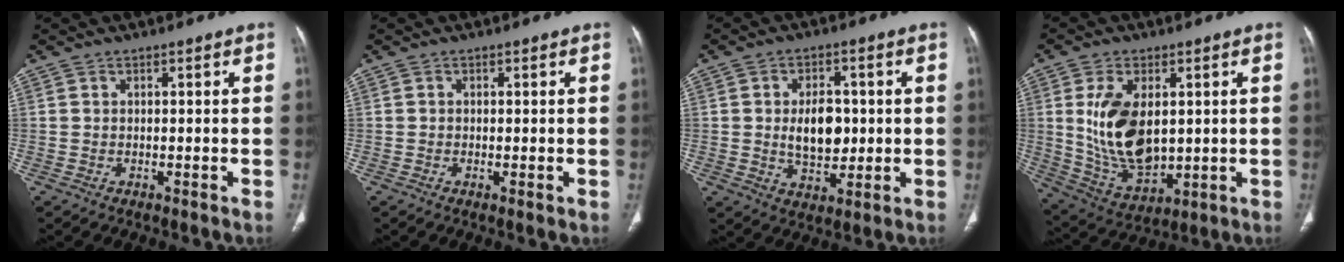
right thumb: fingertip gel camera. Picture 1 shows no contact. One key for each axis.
{"total": 0.7, "fx": -0.2, "fy": 0.2, "fz": 0.7, "tx": -0.017, "ty": -0.004, "tz": -0.004}
{"total": 8.9, "fx": 0.3, "fy": 5.7, "fz": 6.8, "tx": -0.085, "ty": -0.004, "tz": 0.012}
{"total": 14.7, "fx": 1.9, "fy": 8.5, "fz": 11.9, "tx": -0.205, "ty": -0.016, "tz": 0.053}